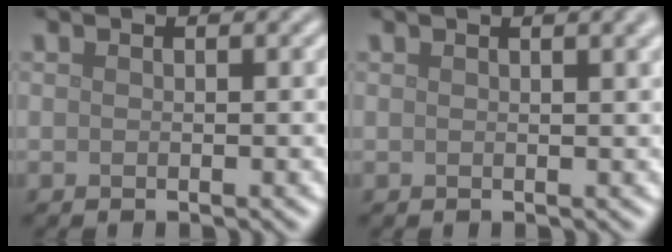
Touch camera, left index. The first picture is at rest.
{"total": 3.0, "force": [1.5, 1.1, 2.3], "torque": [-0.013, 0.006, 0.013]}